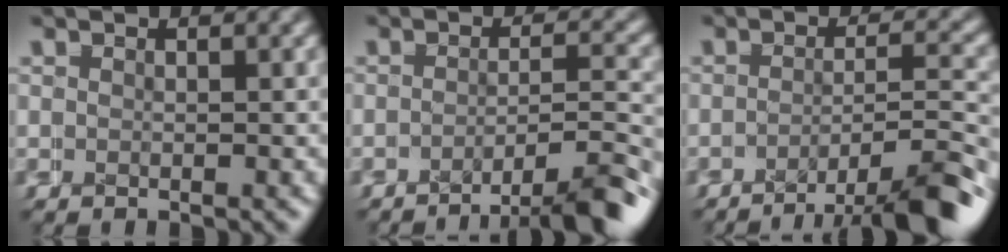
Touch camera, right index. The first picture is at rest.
{"total": 6.9, "force": [-6.0, 1.8, 2.8], "torque": [-0.012, 0.002, -0.097]}
{"total": 7.1, "force": [-6.0, 1.5, 3.5], "torque": [-0.022, 0.004, -0.094]}